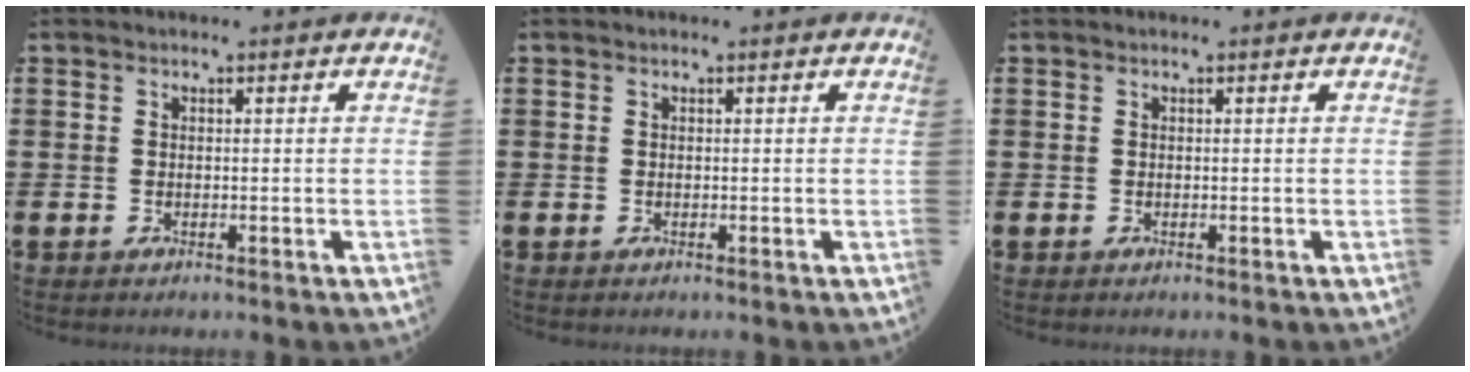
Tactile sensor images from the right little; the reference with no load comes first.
{"total": 0.0}
{"total": 0.0}